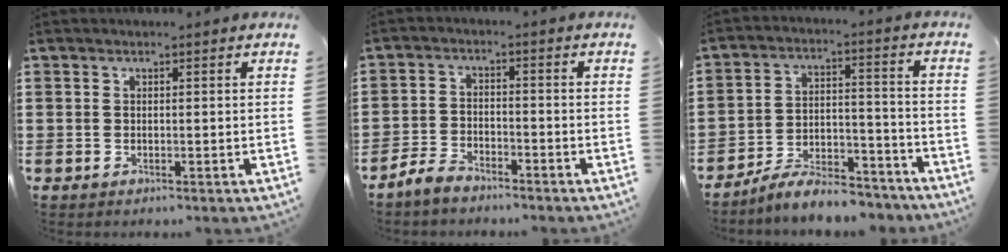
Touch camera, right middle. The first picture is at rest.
{"total": 3.6, "force": [-3.4, 0.9, 0.9], "torque": [-0.039, 0.002, -0.075]}
{"total": 7.8, "force": [-7.2, 1.4, 2.5], "torque": [-0.043, 0.019, -0.138]}